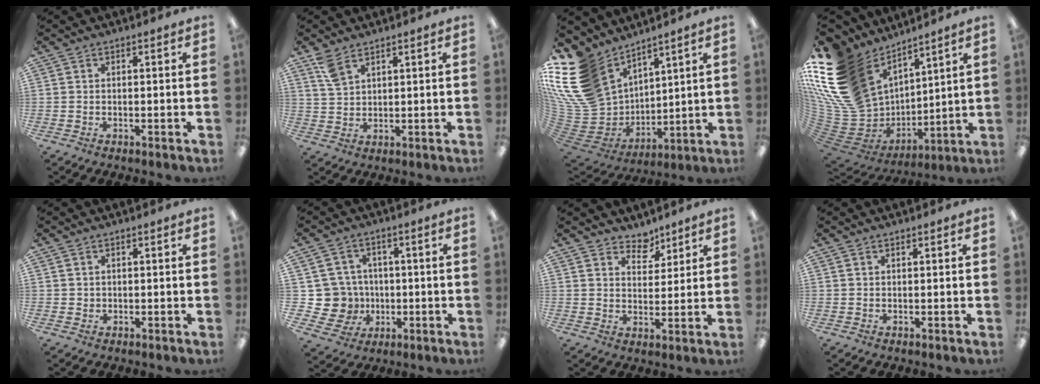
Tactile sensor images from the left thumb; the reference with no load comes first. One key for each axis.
{"total": 4.8, "fx": 3.4, "fy": 2.0, "fz": 2.6, "tx": -0.052, "ty": -0.010, "tz": 0.064}
{"total": 20.2, "fx": 10.6, "fy": 14.3, "fz": 9.7, "tx": -0.243, "ty": -0.065, "tz": 0.204}
{"total": 25.6, "fx": 10.5, "fy": 18.1, "fz": 14.7, "tx": -0.309, "ty": -0.076, "tz": 0.227}
{"total": 1.1, "fx": 0.5, "fy": 1.0, "fz": 0.1, "tx": -0.003, "ty": 0.004, "tz": 0.008}
{"total": 9.8, "fx": -0.3, "fy": 9.5, "fz": 2.3, "tx": -0.077, "ty": 0.006, "tz": 0.007}
{"total": 5.6, "fx": 4.7, "fy": 3.0, "fz": 0.6, "tx": 0.002, "ty": -0.034, "tz": 0.082}
{"total": 0.7, "fx": 0.5, "fy": 0.4, "fz": 0.3, "tx": -0.008, "ty": 0.002, "tz": 0.009}